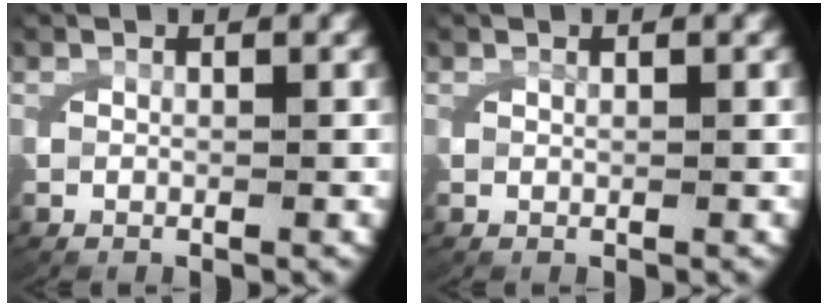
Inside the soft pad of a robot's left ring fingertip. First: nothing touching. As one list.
[{"total": 0.0}]